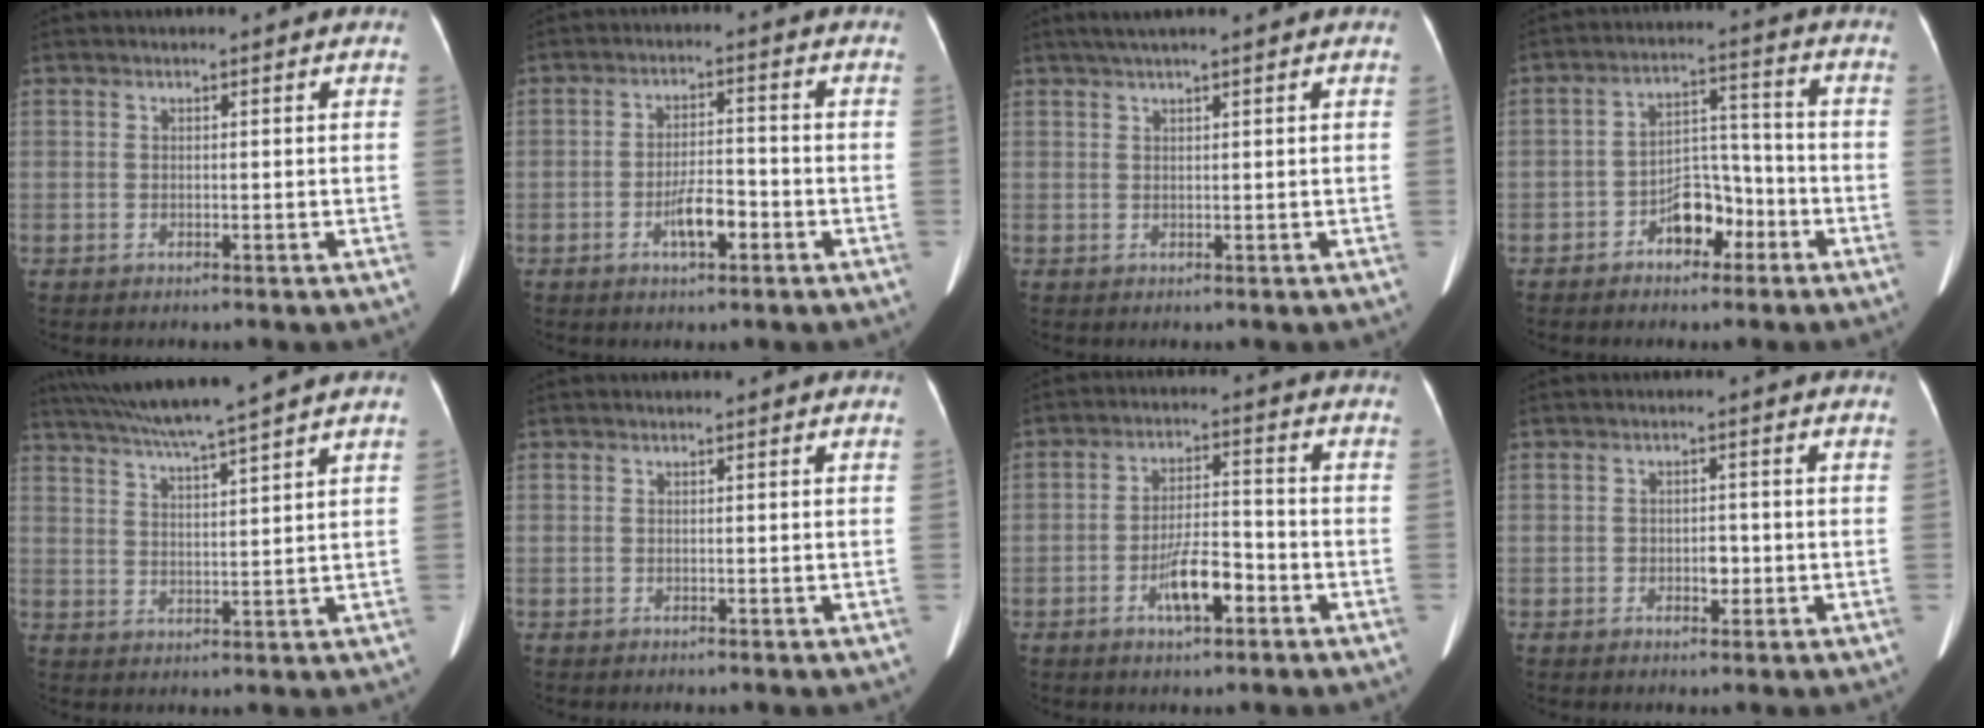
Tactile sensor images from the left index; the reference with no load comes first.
{"total": 5.0, "force": [-2.2, 1.5, 4.2], "torque": [-0.079, 0.003, -0.038]}
{"total": 4.0, "force": [3.1, -0.3, 2.5], "torque": [-0.043, 0.027, 0.057]}
{"total": 6.9, "force": [-3.7, 3.8, 4.4], "torque": [-0.076, 0.028, -0.061]}
{"total": 11.1, "force": [9.5, -2.1, 5.3], "torque": [-0.093, 0.008, 0.153]}
{"total": 0.0}
{"total": 6.8, "force": [-3.2, 2.0, 5.7], "torque": [-0.111, 0.005, -0.054]}
{"total": 2.4, "force": [-0.7, 1.4, 1.8], "torque": [-0.024, 0.004, -0.007]}